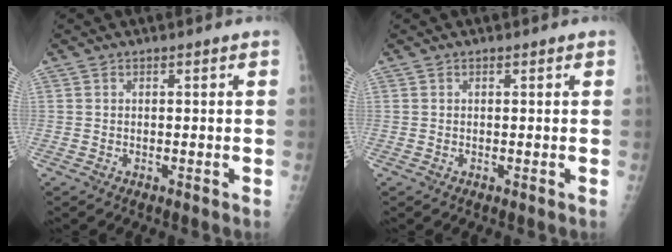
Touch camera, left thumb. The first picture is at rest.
{"total": 0.0}